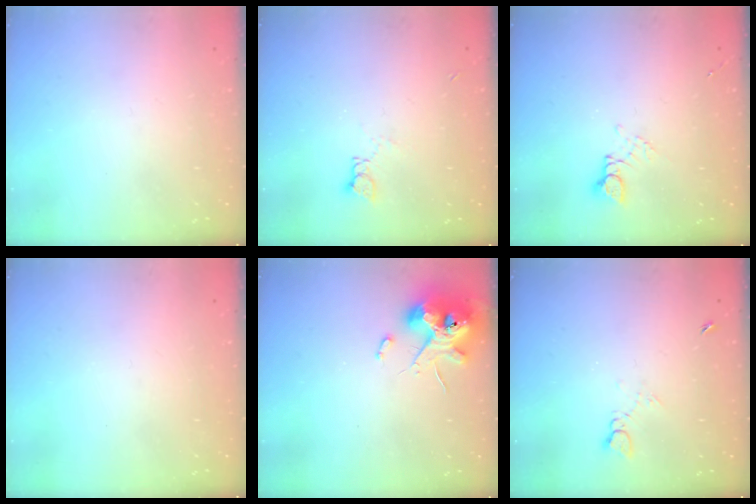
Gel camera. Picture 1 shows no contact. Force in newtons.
{"total": 3.8, "press": 3.7, "slide": 0.5}
{"total": 3.2, "press": 3.2, "slide": 0.4}
{"total": 0.0}
{"total": 11.6, "press": 11.5, "slide": 1.7}
{"total": 3.0, "press": 2.9, "slide": 0.4}